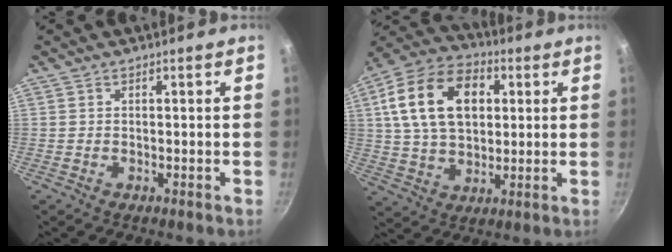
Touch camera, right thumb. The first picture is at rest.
{"total": 18.8, "force": [4.4, 12.6, 13.3], "torque": [-0.215, 0.011, 0.067]}